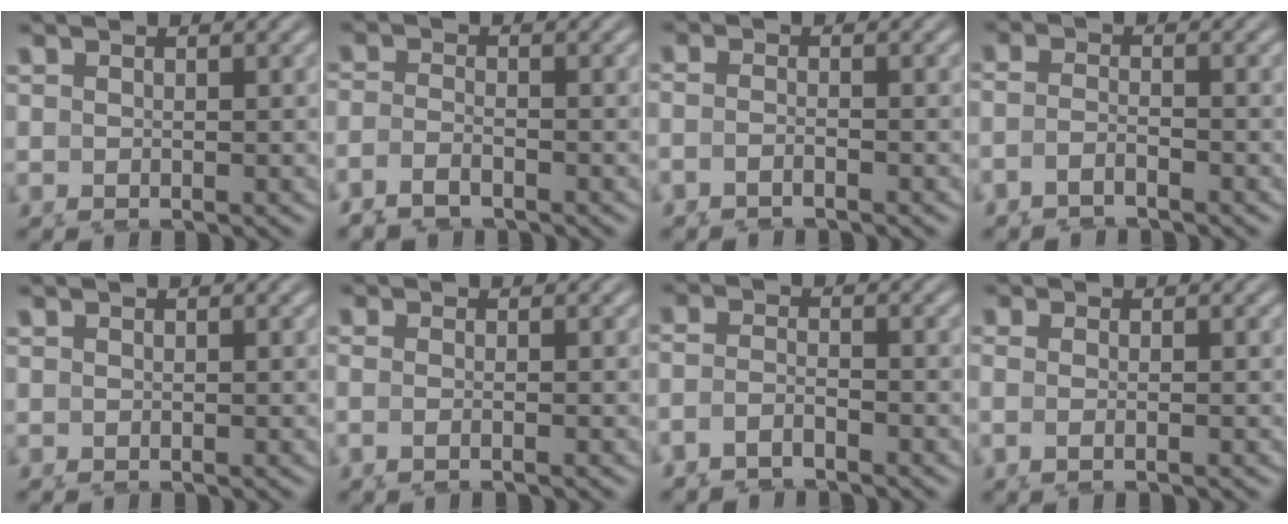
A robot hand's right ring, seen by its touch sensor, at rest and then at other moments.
{"total": 3.8, "force": [-1.7, 3.1, 1.3], "torque": [-0.048, -0.017, -0.026]}
{"total": 2.1, "force": [-1.2, 1.3, 1.2], "torque": [-0.035, -0.012, -0.015]}
{"total": 3.7, "force": [-1.4, 3.0, 1.6], "torque": [-0.051, -0.017, -0.023]}
{"total": 0.0}
{"total": 1.6, "force": [-0.4, 0.8, 1.4], "torque": [-0.046, -0.009, 0.001]}
{"total": 4.0, "force": [-1.7, 3.4, 1.2], "torque": [-0.047, -0.019, -0.030]}
{"total": 1.7, "force": [-0.2, 0.8, 1.5], "torque": [-0.050, -0.009, 0.004]}